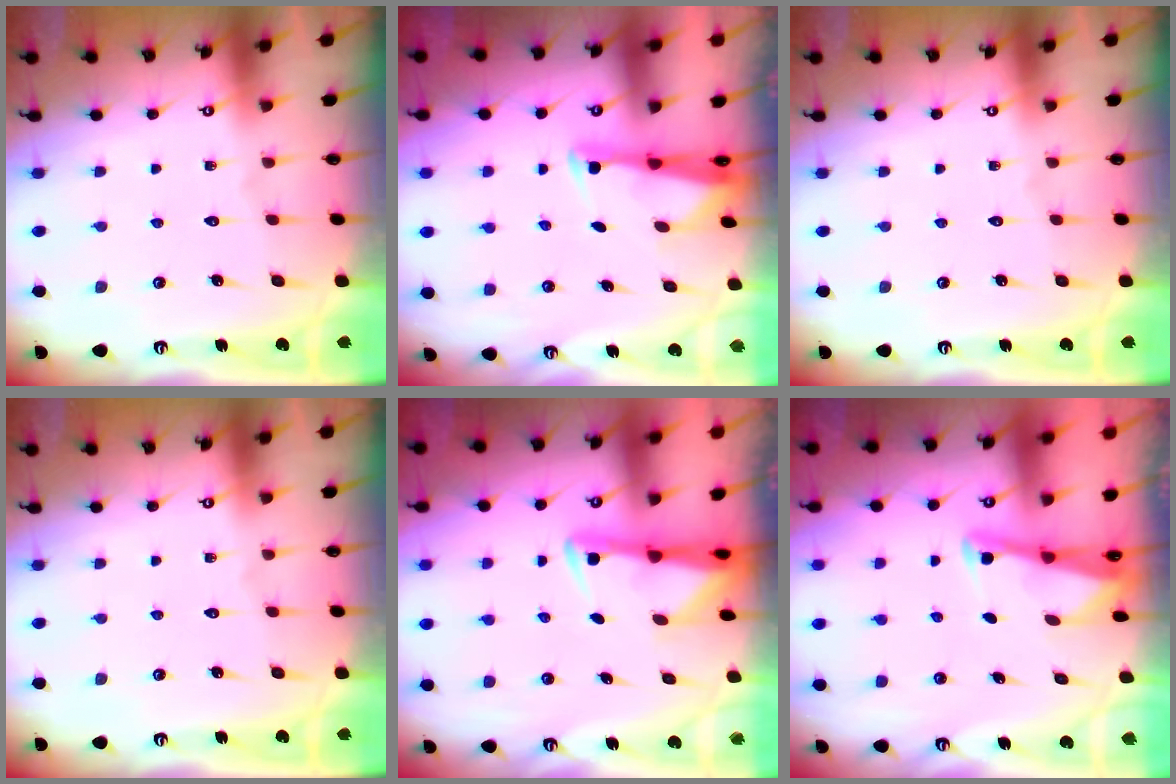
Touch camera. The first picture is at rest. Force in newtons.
{"total": 2.8, "press": 2.7, "slide": 0.7}
{"total": 0.0}
{"total": 0.0}
{"total": 2.8, "press": 2.8, "slide": 0.4}
{"total": 2.6, "press": 2.6, "slide": 0.1}